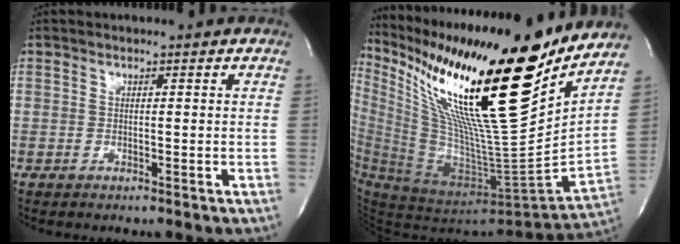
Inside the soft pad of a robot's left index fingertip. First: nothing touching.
{"total": 29.7, "force": [19.9, 1.4, 22.0], "torque": [-0.413, -0.043, 0.338]}